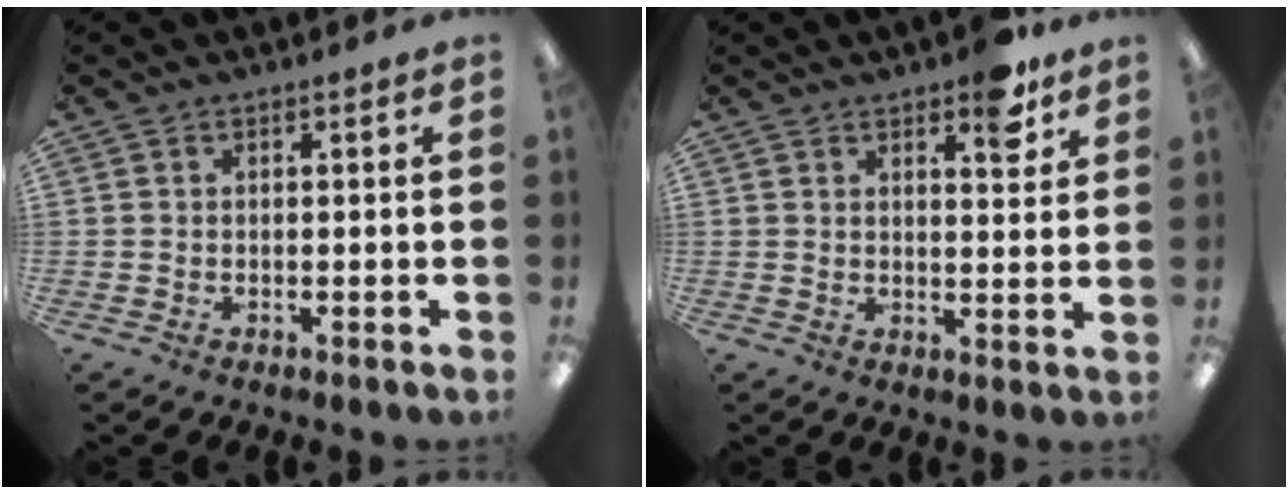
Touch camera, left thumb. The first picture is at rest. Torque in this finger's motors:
{"motor_torque": [0.22, -0.03, 0.53, -0.51, 0.06]}